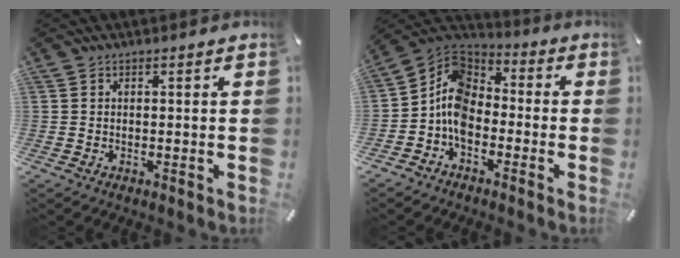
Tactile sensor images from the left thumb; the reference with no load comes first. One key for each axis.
{"total": 9.8, "fx": -4.5, "fy": 6.9, "fz": 5.4, "tx": -0.129, "ty": 0.017, "tz": -0.093}